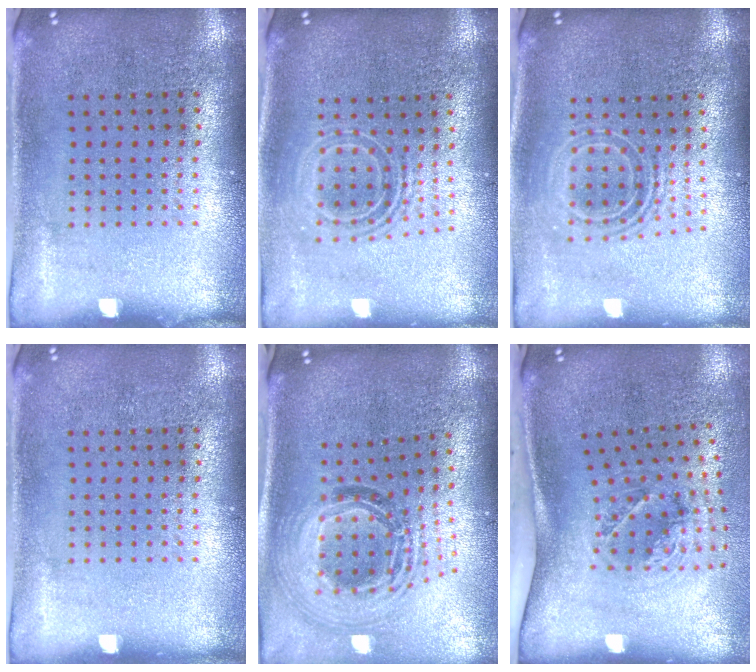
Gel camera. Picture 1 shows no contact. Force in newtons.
{"total": 1.6, "press": 1.3, "slide": 0.9}
{"total": 1.7, "press": 1.3, "slide": 1.0}
{"total": 0.0}
{"total": 1.8, "press": 1.5, "slide": 1.0}
{"total": 1.8, "press": 1.3, "slide": 1.3}